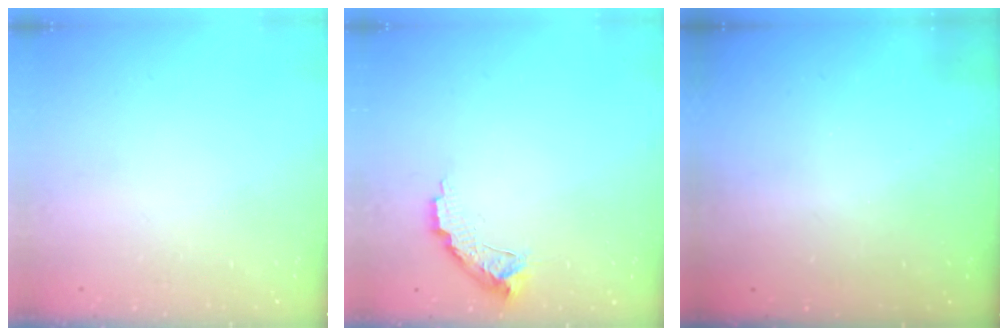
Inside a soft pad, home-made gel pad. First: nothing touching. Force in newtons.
{"total": 8.6, "press": 8.6, "slide": 0.4}
{"total": 3.0, "press": 3.0, "slide": 0.1}